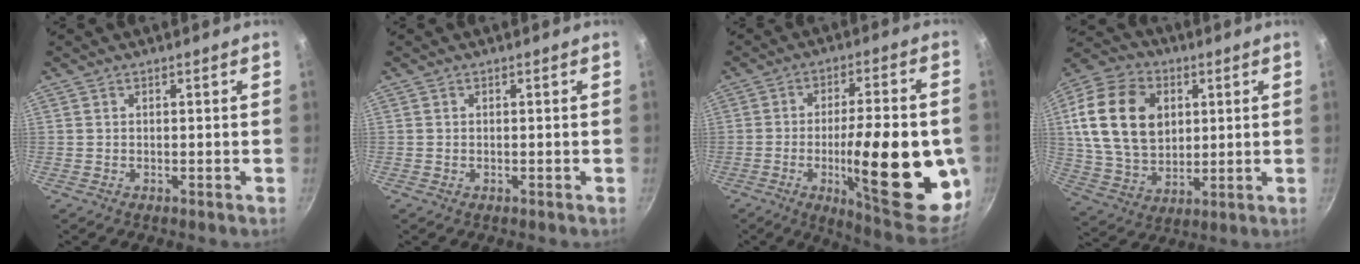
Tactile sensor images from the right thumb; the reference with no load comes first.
{"total": 0.0}
{"total": 25.0, "force": [-4.7, 7.4, 23.4], "torque": [-0.305, 0.003, -0.064]}
{"total": 19.5, "force": [4.2, 14.1, 12.8], "torque": [-0.219, -0.004, 0.079]}